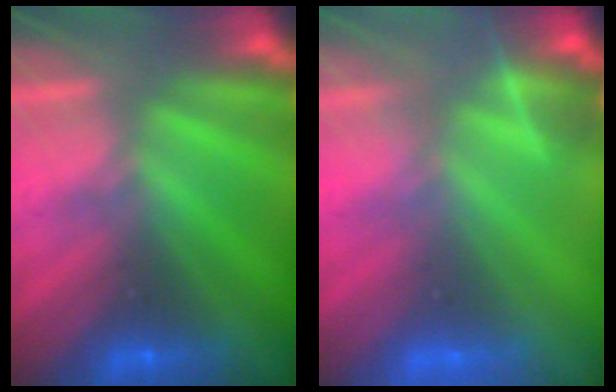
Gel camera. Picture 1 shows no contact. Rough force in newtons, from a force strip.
{"total": 3.5}